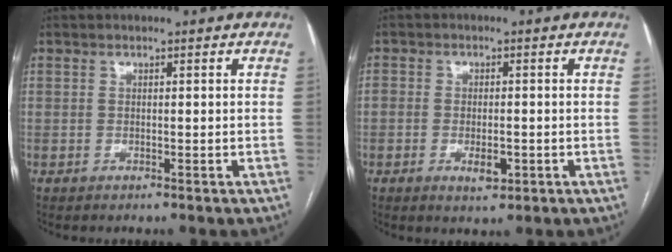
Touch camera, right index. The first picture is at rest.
{"total": 4.5, "force": [-1.5, 2.5, 3.5], "torque": [-0.060, 0.001, -0.017]}